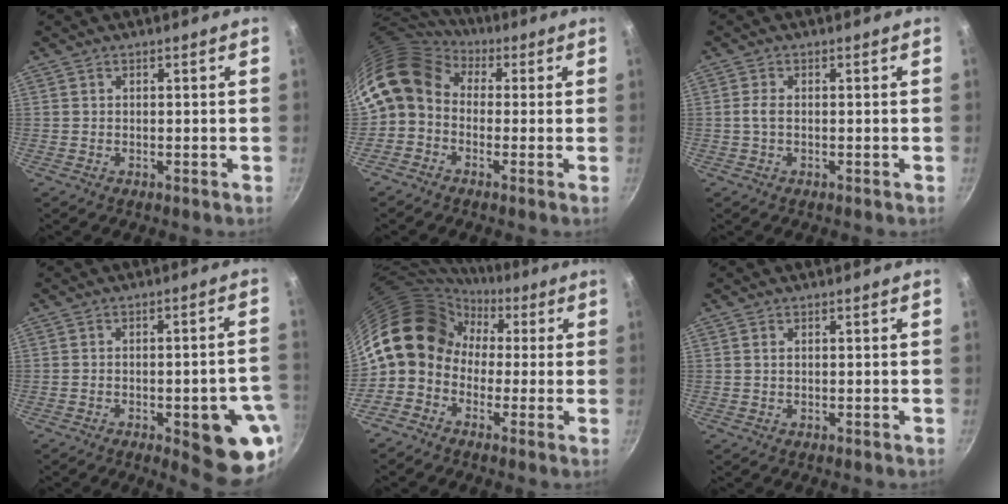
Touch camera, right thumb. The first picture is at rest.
{"total": 10.8, "force": [1.2, 8.7, 6.3], "torque": [-0.110, 0.024, -0.004]}
{"total": 1.8, "force": [-0.2, 0.8, 1.6], "torque": [-0.041, 0.005, -0.007]}
{"total": 14.2, "force": [-5.0, 4.5, 12.5], "torque": [-0.113, 0.020, -0.060]}
{"total": 13.9, "force": [0.0, 11.6, 7.7], "torque": [-0.105, 0.044, -0.026]}
{"total": 0.7, "force": [0.2, 0.4, 0.5], "torque": [-0.009, 0.002, 0.003]}